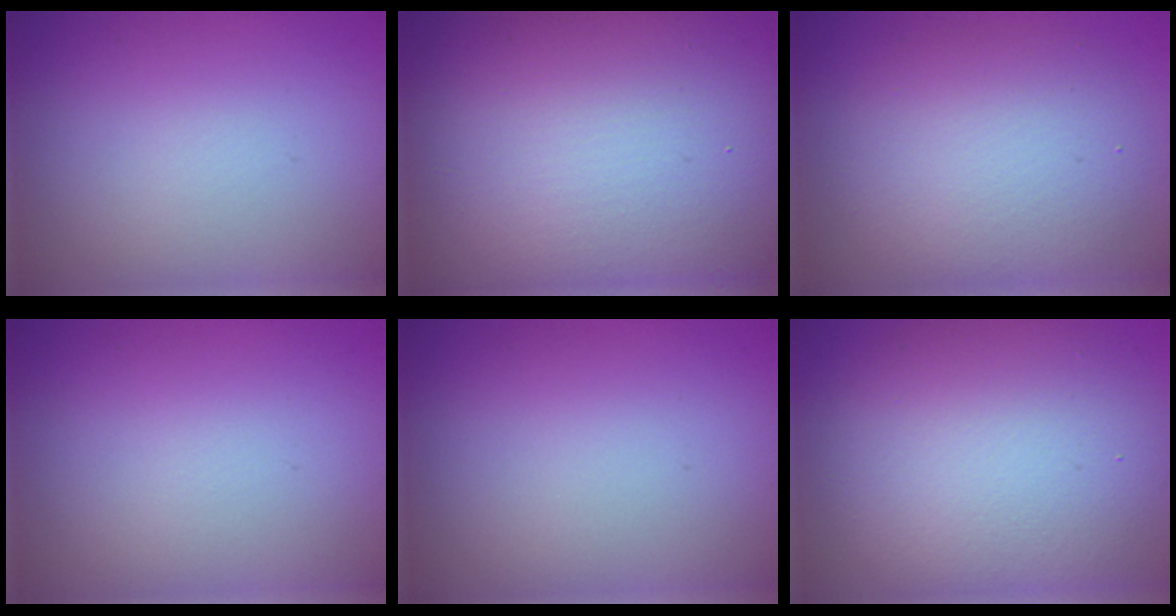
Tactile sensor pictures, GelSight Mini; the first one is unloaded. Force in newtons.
{"total": 19.8, "press": 19.8, "slide": 0.7}
{"total": 6.0, "press": 5.9, "slide": 0.6}
{"total": 0.0}
{"total": 0.0}
{"total": 10.7, "press": 10.7, "slide": 0.5}